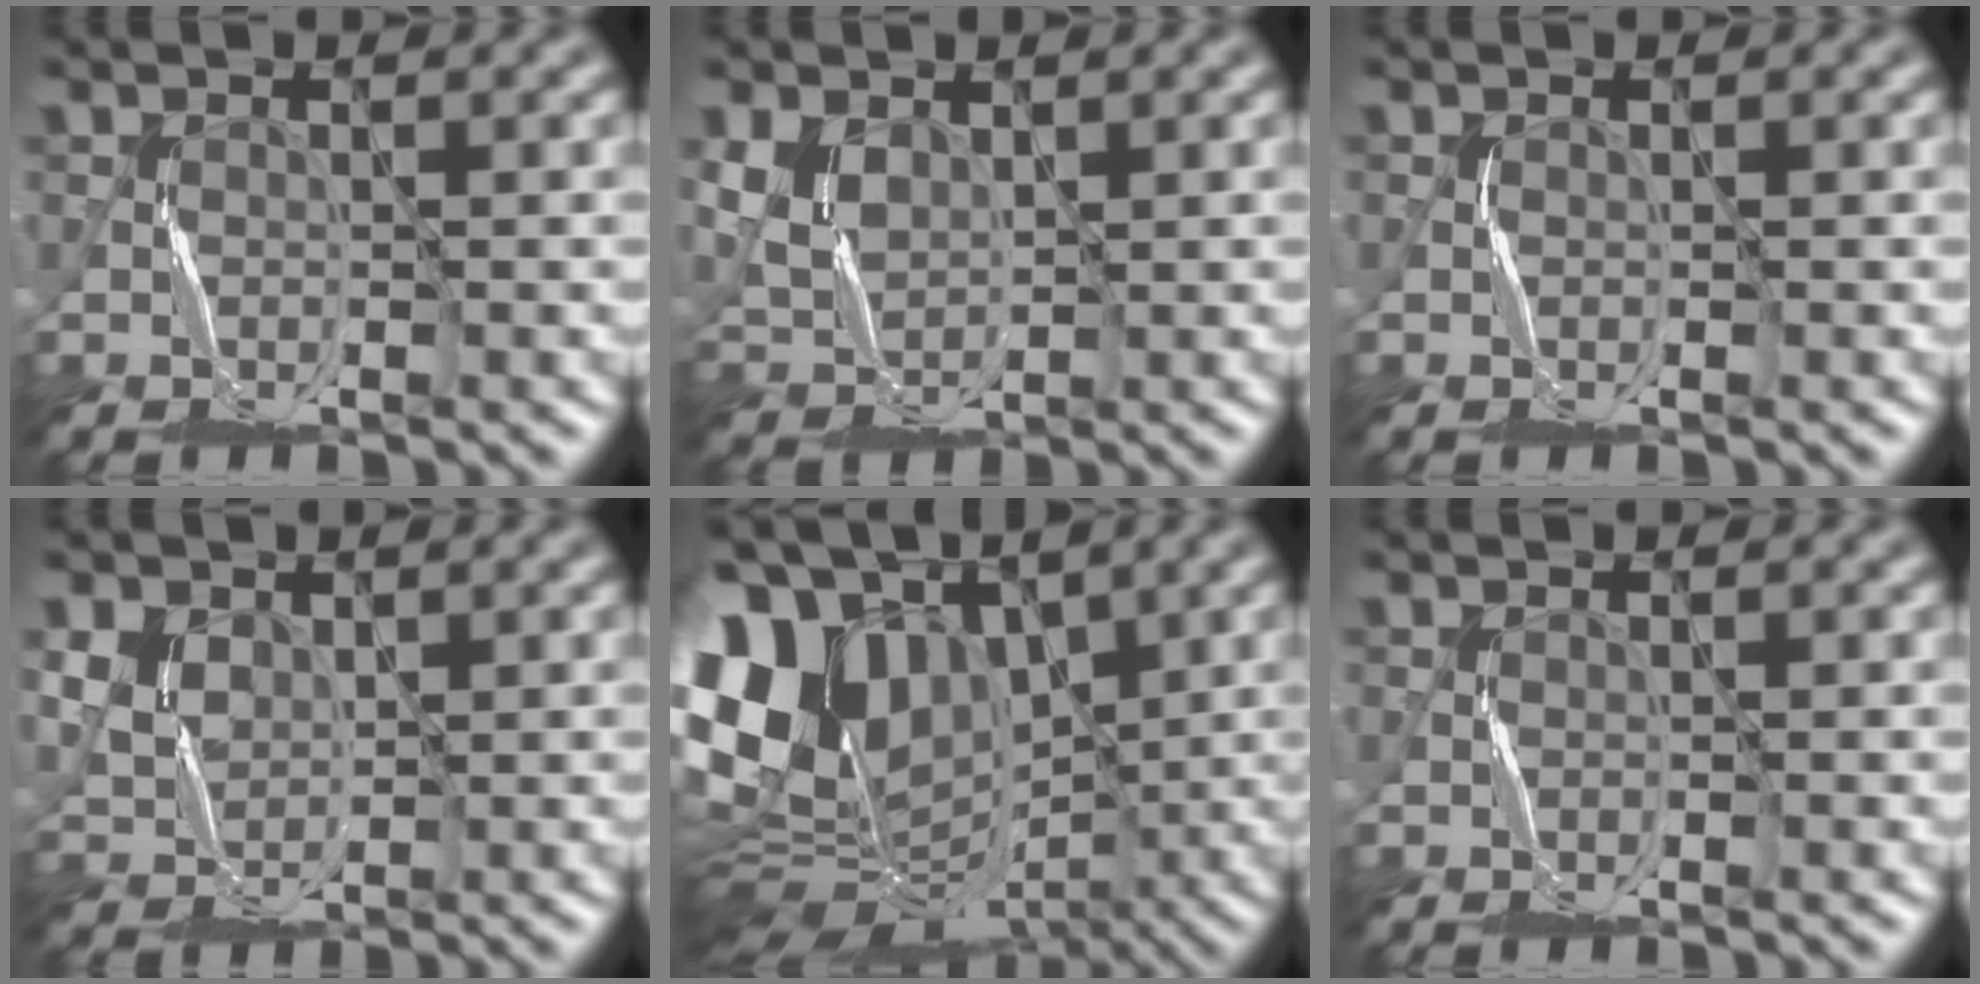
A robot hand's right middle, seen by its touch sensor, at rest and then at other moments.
{"total": 3.3, "force": [1.3, 2.2, 2.1], "torque": [-0.061, -0.002, 0.029]}
{"total": 0.0}
{"total": 4.0, "force": [1.6, 2.9, 2.2], "torque": [-0.061, 0.003, 0.032]}
{"total": 15.7, "force": [2.1, 11.1, 10.9], "torque": [-0.218, 0.009, 0.051]}
{"total": 0.0}